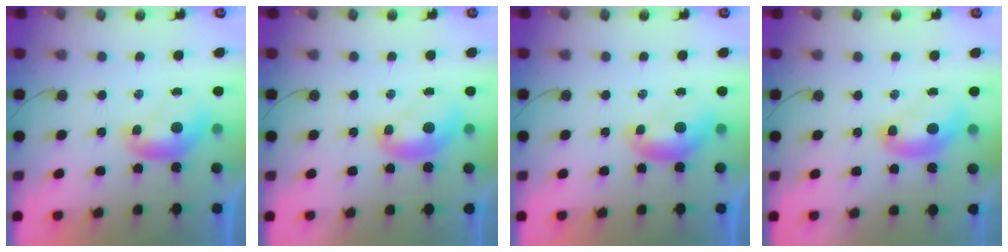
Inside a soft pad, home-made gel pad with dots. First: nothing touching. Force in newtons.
{"total": 1.4, "press": 1.4, "slide": 0.1}
{"total": 0.0}
{"total": 2.7, "press": 2.7, "slide": 0.1}